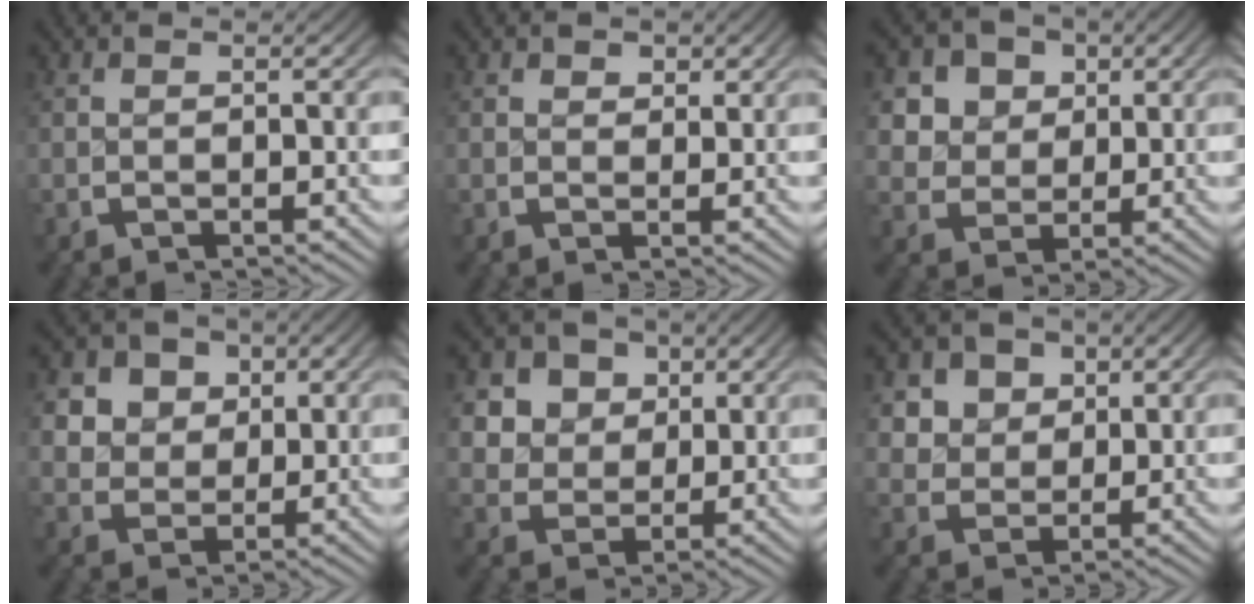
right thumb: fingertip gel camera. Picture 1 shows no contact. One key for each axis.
{"total": 1.4, "fx": 1.0, "fy": 0.8, "fz": 0.4, "tx": 0.002, "ty": -0.005, "tz": 0.021}
{"total": 6.9, "fx": 1.5, "fy": 5.9, "fz": 3.2, "tx": -0.071, "ty": -0.021, "tz": 0.029}
{"total": 6.6, "fx": 1.1, "fy": 5.7, "fz": 3.1, "tx": -0.064, "ty": -0.019, "tz": 0.024}
{"total": 7.6, "fx": 1.5, "fy": 6.6, "fz": 3.6, "tx": -0.078, "ty": -0.020, "tz": 0.026}
{"total": 5.7, "fx": 1.5, "fy": 4.8, "fz": 2.7, "tx": -0.057, "ty": -0.017, "tz": 0.032}